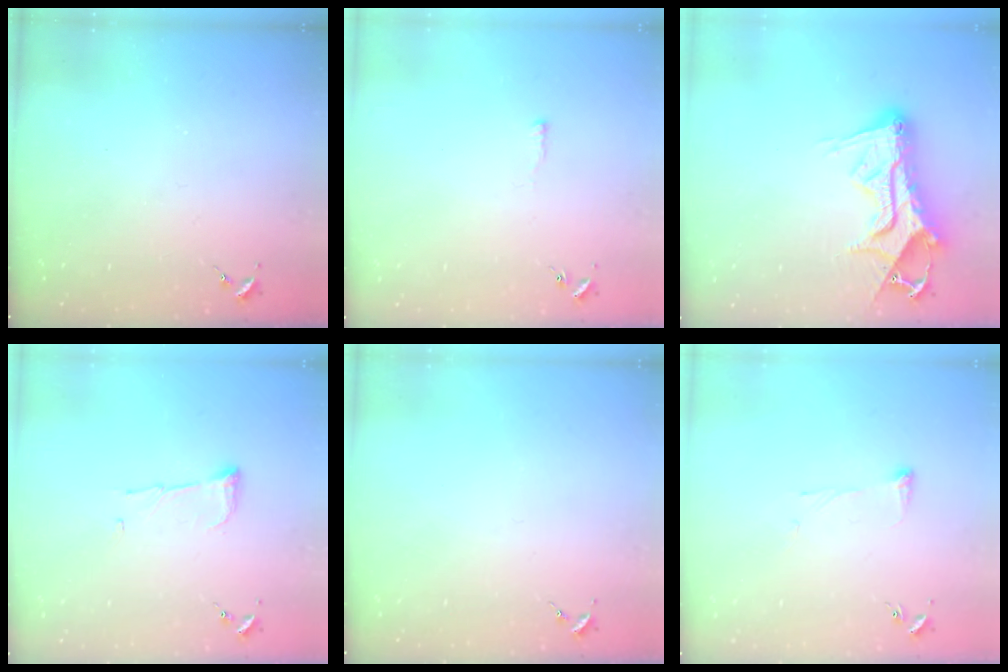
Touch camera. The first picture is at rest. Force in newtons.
{"total": 3.2, "press": 3.1, "slide": 0.4}
{"total": 16.2, "press": 16.2, "slide": 1.4}
{"total": 6.1, "press": 6.1, "slide": 0.8}
{"total": 0.0}
{"total": 3.9, "press": 3.8, "slide": 0.9}